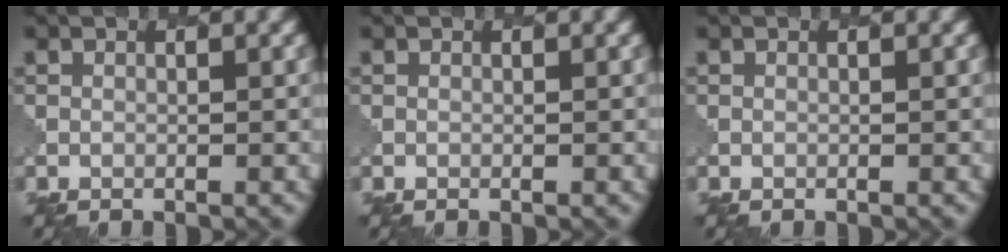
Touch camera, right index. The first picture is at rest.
{"total": 0.0}
{"total": 0.0}